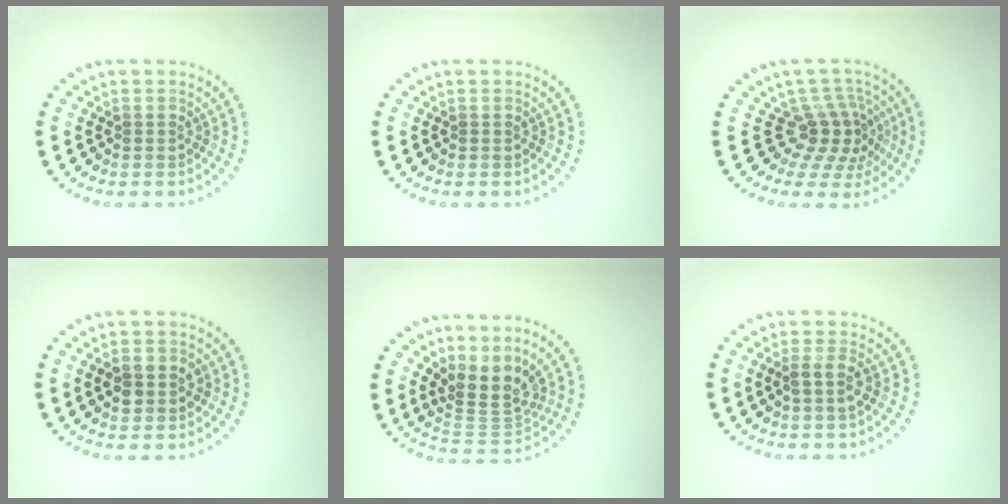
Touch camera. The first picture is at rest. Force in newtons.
{"total": 0.0}
{"total": 3.7, "press": 2.6, "slide": 2.6}
{"total": 2.5, "press": 2.5, "slide": 0.3}
{"total": 4.0, "press": 2.7, "slide": 2.9}
{"total": 1.7, "press": 1.4, "slide": 0.9}